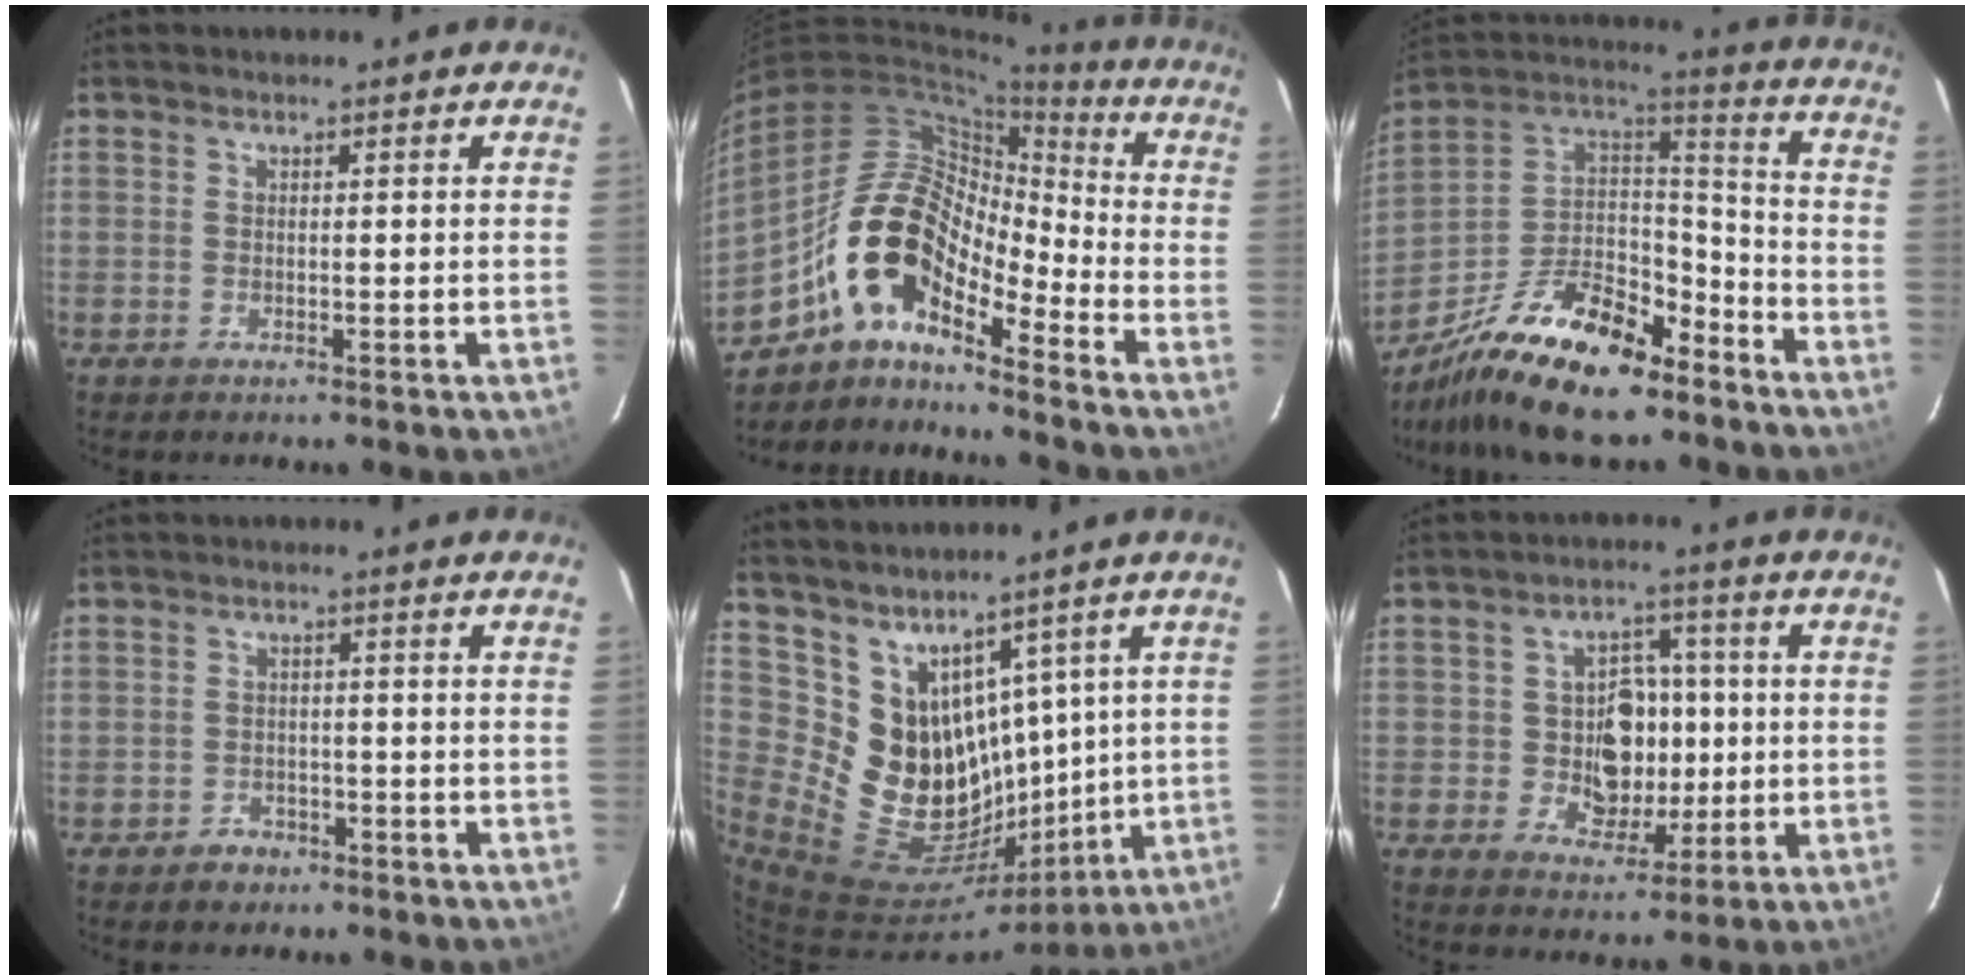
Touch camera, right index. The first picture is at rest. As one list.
[{"total": 14.5, "force": [-9.6, 5.3, 9.5], "torque": [-0.164, 0.015, -0.198]}, {"total": 22.7, "force": [-16.1, 8.5, 13.5], "torque": [-0.272, -0.001, -0.275]}, {"total": 3.3, "force": [-2.1, 2.6, 0.3], "torque": [-0.013, 0.014, -0.028]}, {"total": 13.3, "force": [7.2, 9.2, 6.3], "torque": [-0.103, -0.012, 0.154]}, {"total": 9.6, "force": [-0.3, 8.1, 5.1], "torque": [-0.096, 0.013, 0.008]}]